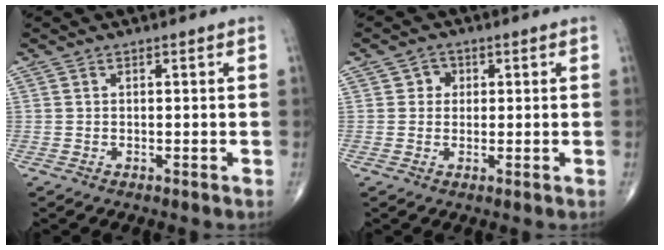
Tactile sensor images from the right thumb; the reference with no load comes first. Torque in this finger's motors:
{"motor_torque": [-0.19, -0.19, -0.12, -0.03, 0.00]}